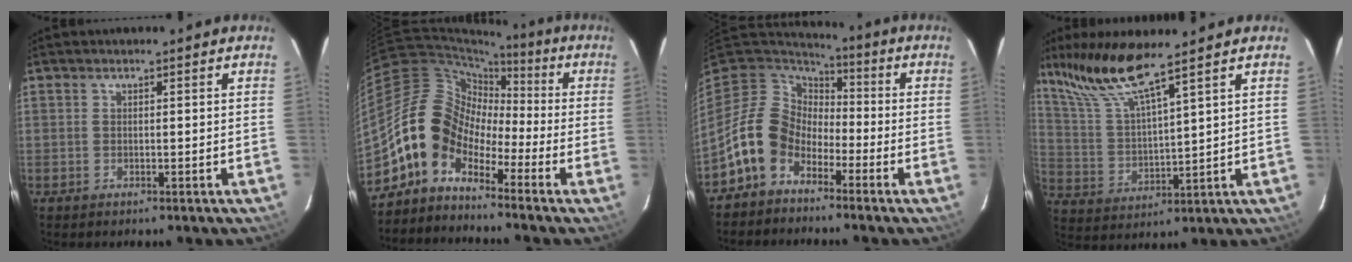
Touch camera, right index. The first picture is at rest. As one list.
[{"total": 9.5, "force": [-5.1, 7.0, 4.0], "torque": [-0.069, 0.035, -0.120]}, {"total": 11.1, "force": [-6.5, 8.2, 3.8], "torque": [-0.090, 0.025, -0.126]}, {"total": 11.6, "force": [9.2, 0.1, 7.1], "torque": [-0.131, 0.012, 0.191]}]